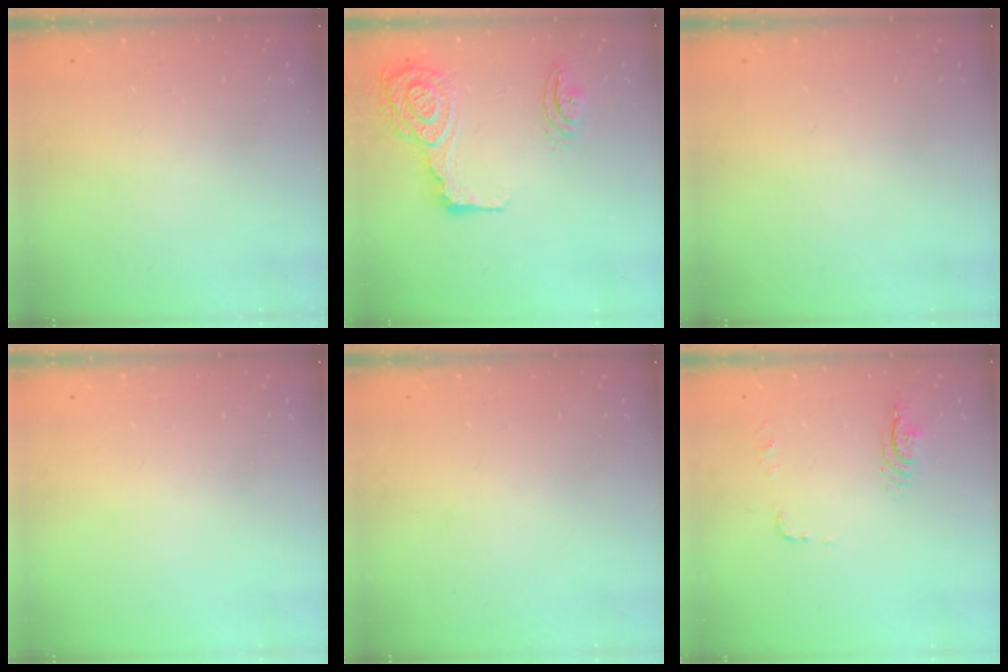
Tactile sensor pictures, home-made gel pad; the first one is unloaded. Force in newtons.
{"total": 18.9, "press": 18.6, "slide": 3.2}
{"total": 0.0}
{"total": 0.0}
{"total": 0.0}
{"total": 6.7, "press": 6.7, "slide": 0.5}